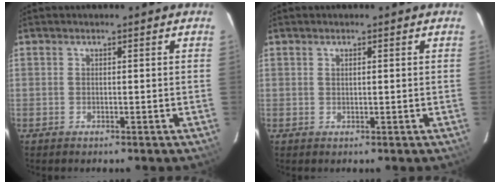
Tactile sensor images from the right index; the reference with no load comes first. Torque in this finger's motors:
{"motor_torque": [-0.10, 0.06, 0.04, 0.00]}